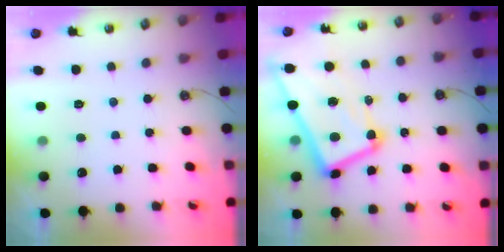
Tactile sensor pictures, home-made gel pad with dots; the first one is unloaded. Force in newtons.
{"total": 15.7, "press": 15.6, "slide": 1.5}